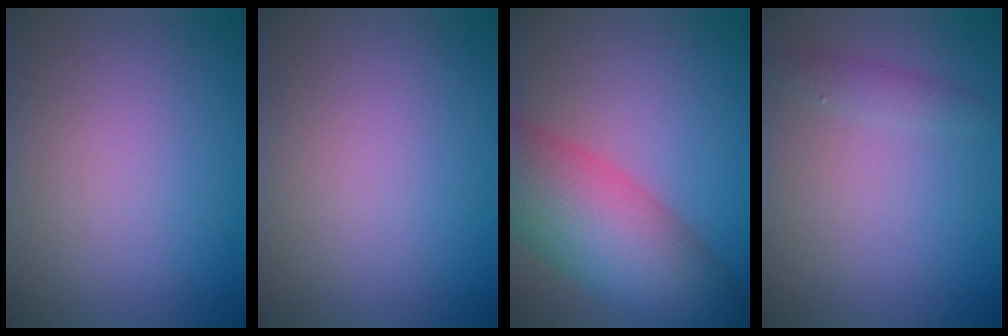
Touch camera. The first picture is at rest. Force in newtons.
{"total": 0.0}
{"total": 11.4, "press": 11.3, "slide": 0.5}
{"total": 1.3, "press": 1.3, "slide": 0.1}